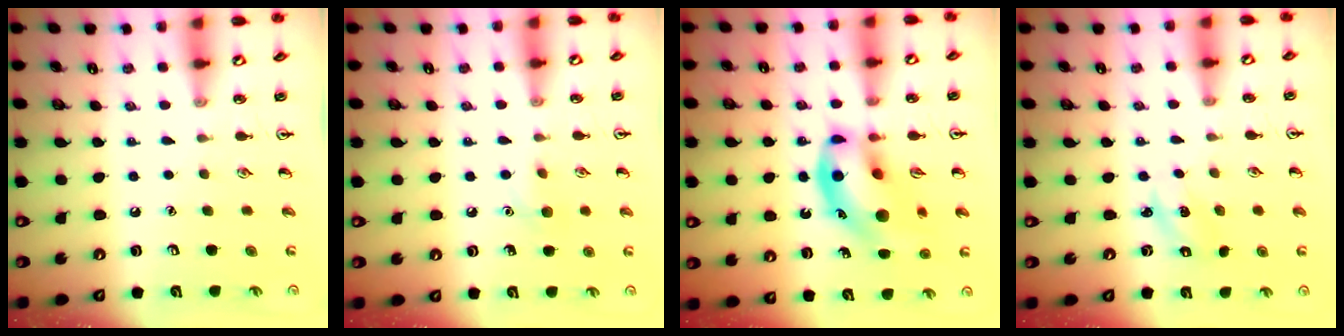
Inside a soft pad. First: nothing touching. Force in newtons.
{"total": 6.2, "press": 6.0, "slide": 1.7}
{"total": 15.5, "press": 15.2, "slide": 2.9}
{"total": 2.3, "press": 2.2, "slide": 0.4}